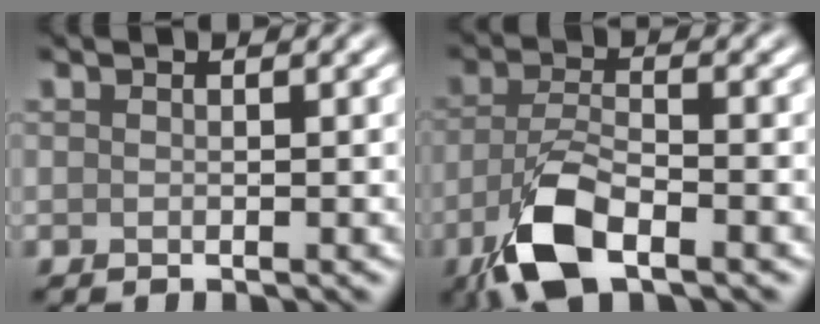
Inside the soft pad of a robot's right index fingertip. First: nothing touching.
{"total": 6.2, "force": [-3.3, 2.5, 4.7], "torque": [-0.105, -0.010, -0.072]}